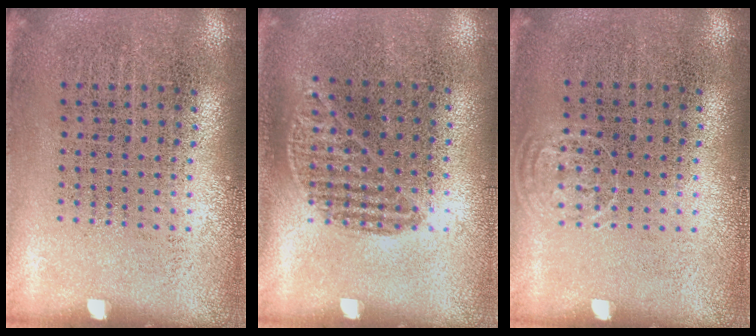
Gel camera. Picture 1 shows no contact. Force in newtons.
{"total": 1.0, "press": 0.7, "slide": 0.7}
{"total": 0.7, "press": 0.6, "slide": 0.4}